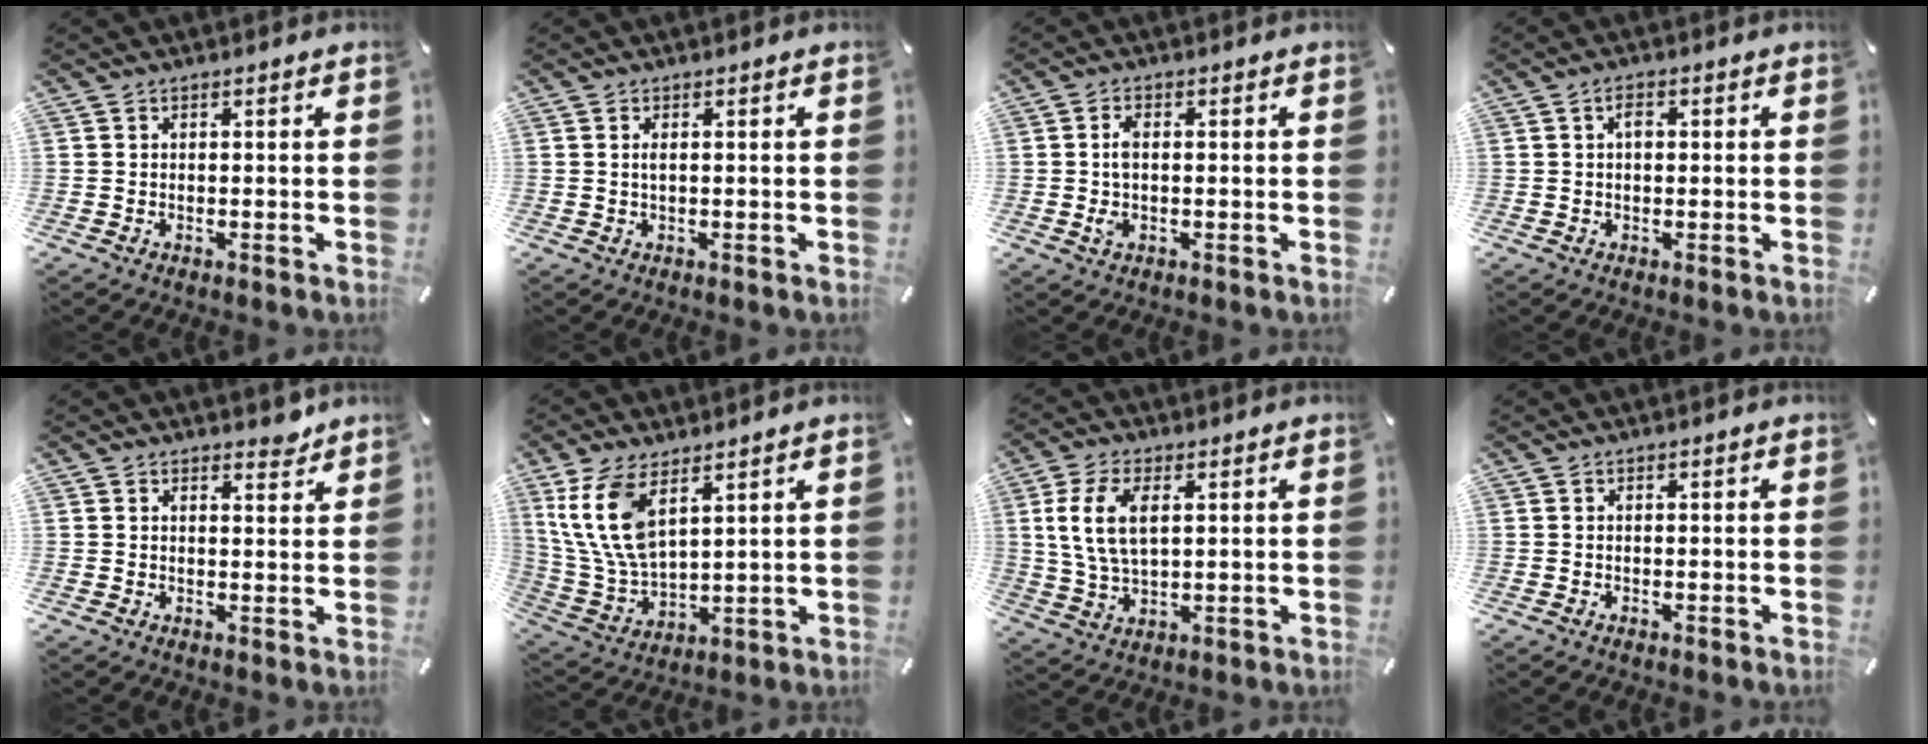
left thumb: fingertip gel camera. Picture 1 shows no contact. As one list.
[{"total": 1.1, "force": [0.3, 0.2, 1.0], "torque": [-0.020, 0.000, 0.004]}, {"total": 3.7, "force": [0.1, 2.1, 3.0], "torque": [-0.059, -0.001, -0.003]}, {"total": 2.2, "force": [0.4, 1.4, 1.7], "torque": [-0.027, 0.004, 0.004]}, {"total": 3.0, "force": [2.5, 1.6, 0.3], "torque": [0.014, -0.016, 0.044]}, {"total": 12.6, "force": [6.8, 6.1, 8.8], "torque": [-0.219, -0.033, 0.122]}, {"total": 9.6, "force": [2.8, 5.4, 7.5], "torque": [-0.177, -0.001, 0.047]}, {"total": 0.0}]